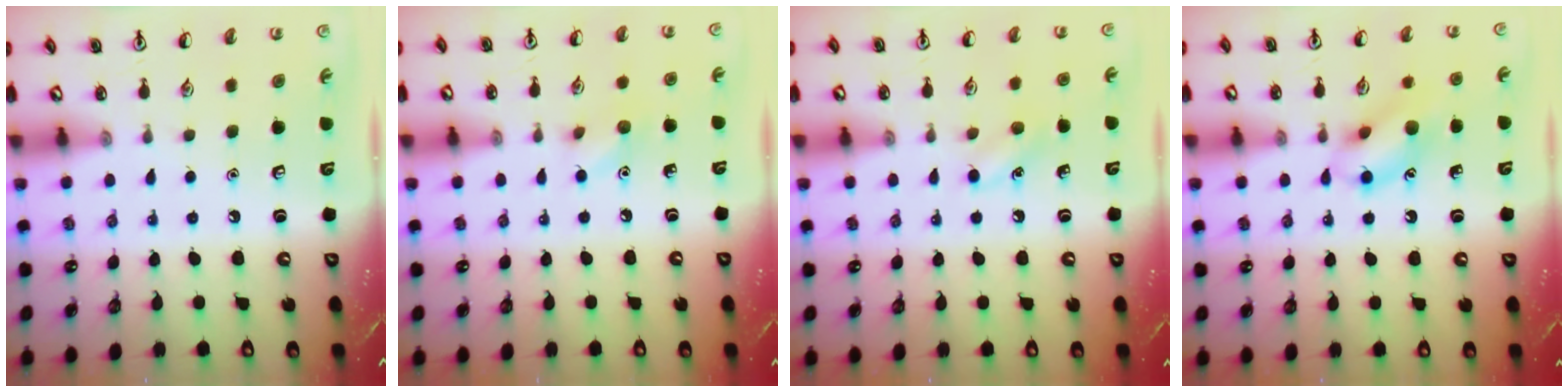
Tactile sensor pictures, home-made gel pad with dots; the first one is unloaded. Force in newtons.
{"total": 5.9, "press": 5.6, "slide": 1.6}
{"total": 5.7, "press": 5.4, "slide": 1.8}
{"total": 11.3, "press": 11.2, "slide": 1.2}